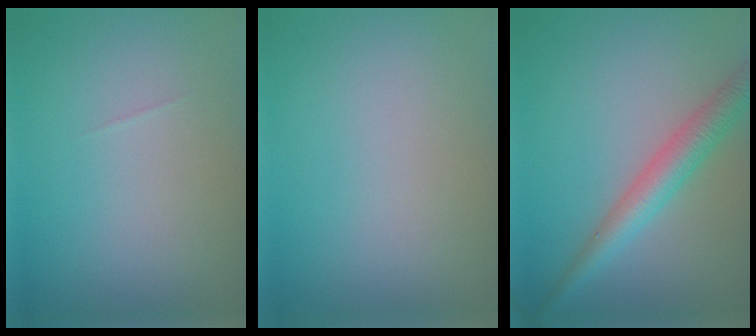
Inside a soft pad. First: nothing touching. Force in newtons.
{"total": 0.0}
{"total": 4.0, "press": 4.0, "slide": 0.1}